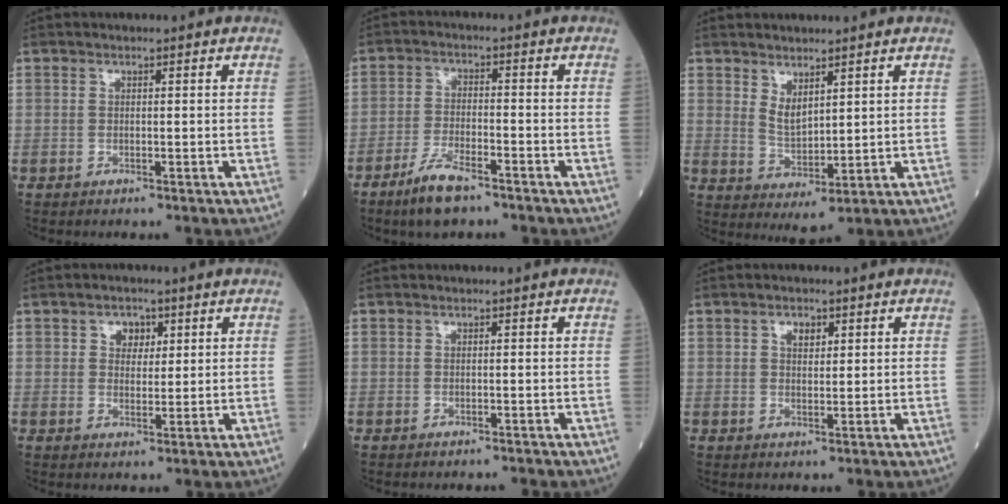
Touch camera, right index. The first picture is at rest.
{"total": 6.3, "force": [-4.6, 1.5, 4.1], "torque": [-0.089, -0.008, -0.083]}
{"total": 4.3, "force": [2.5, 1.4, 3.3], "torque": [-0.066, -0.019, 0.058]}
{"total": 3.2, "force": [1.4, 2.3, 1.7], "torque": [-0.022, 0.005, 0.023]}
{"total": 0.0}
{"total": 2.3, "force": [1.1, 1.3, 1.5], "torque": [-0.026, 0.003, 0.018]}